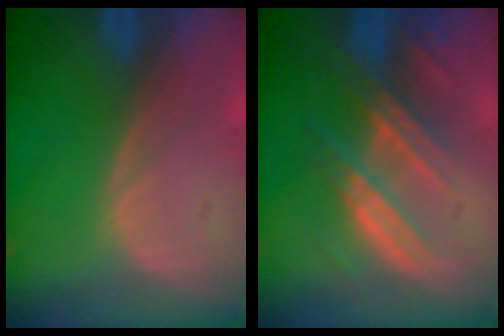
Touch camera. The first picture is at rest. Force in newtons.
{"total": 7.5, "press": 7.2, "slide": 1.9}